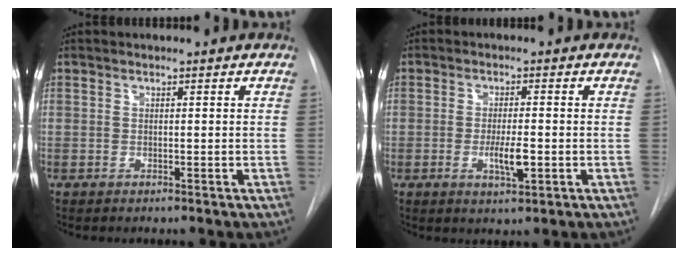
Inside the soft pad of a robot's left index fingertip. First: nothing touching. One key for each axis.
{"total": 4.6, "fx": -2.7, "fy": 0.7, "fz": 3.7, "tx": -0.067, "ty": -0.008, "tz": -0.037}